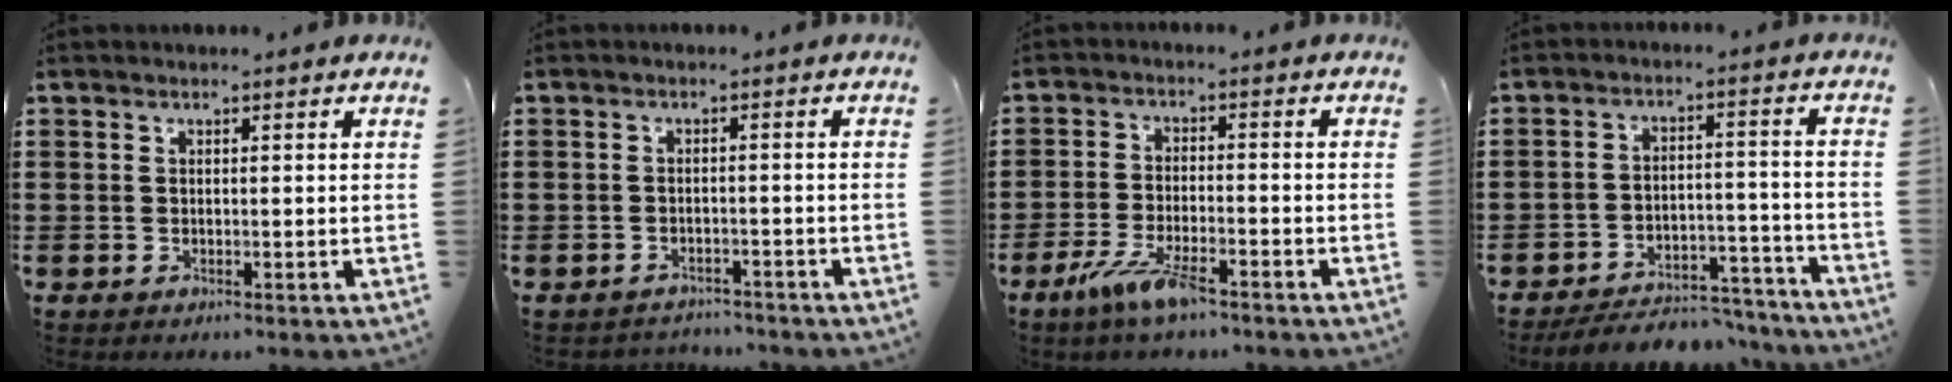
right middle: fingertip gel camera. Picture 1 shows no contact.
{"total": 1.9, "force": [-1.8, 0.3, -0.3], "torque": [-0.002, 0.001, -0.043]}
{"total": 6.7, "force": [-4.3, 1.4, 5.0], "torque": [-0.112, -0.015, -0.079]}
{"total": 5.8, "force": [-5.6, 1.1, 1.2], "torque": [-0.022, 0.013, -0.110]}